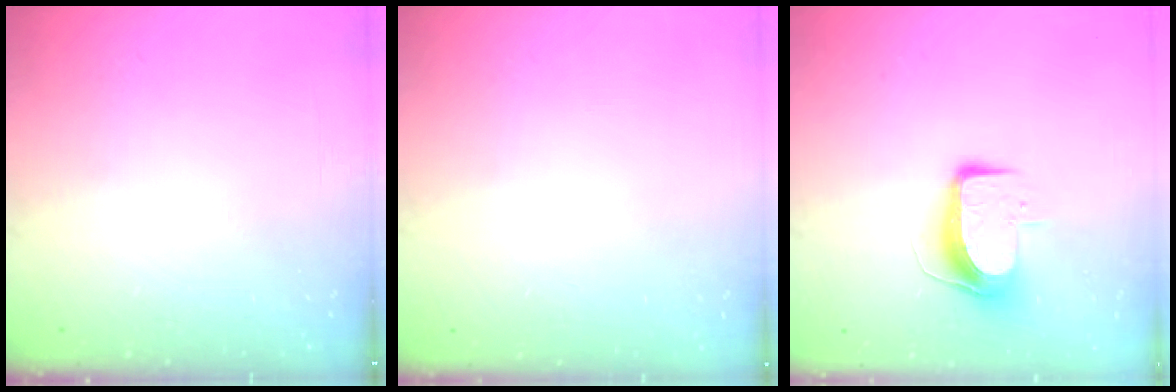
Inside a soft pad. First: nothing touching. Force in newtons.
{"total": 0.0}
{"total": 9.4, "press": 9.3, "slide": 0.9}